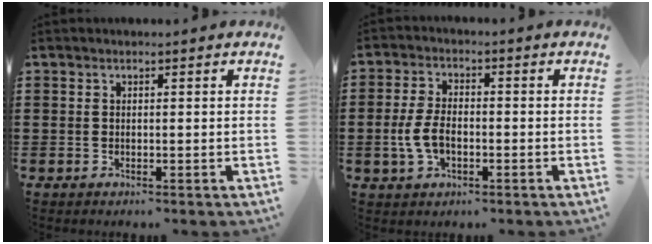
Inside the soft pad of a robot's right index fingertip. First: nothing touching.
{"total": 5.6, "force": [-1.3, 3.1, 4.4], "torque": [-0.106, -0.002, -0.029]}